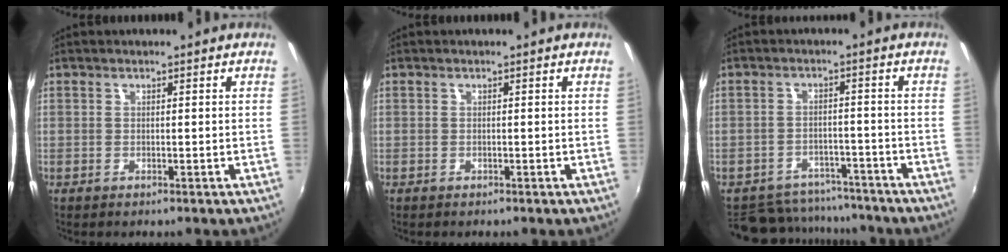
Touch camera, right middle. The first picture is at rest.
{"total": 0.7, "force": [-0.5, 0.6, 0.1], "torque": [-0.002, -0.001, -0.005]}
{"total": 12.5, "force": [-10.8, 5.5, 2.9], "torque": [-0.080, 0.016, -0.145]}